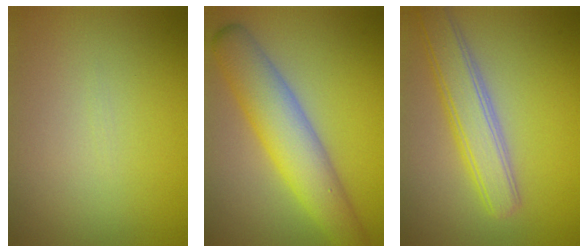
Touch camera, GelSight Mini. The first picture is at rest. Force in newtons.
{"total": 6.7, "press": 6.7, "slide": 0.1}
{"total": 4.7, "press": 4.7, "slide": 0.3}